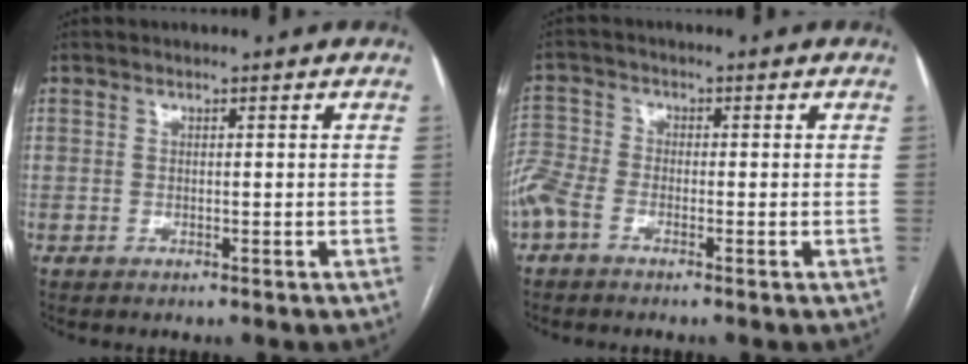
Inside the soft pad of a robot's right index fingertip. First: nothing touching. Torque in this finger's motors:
{"motor_torque": [0.51, -0.40, 0.30, 0.08]}